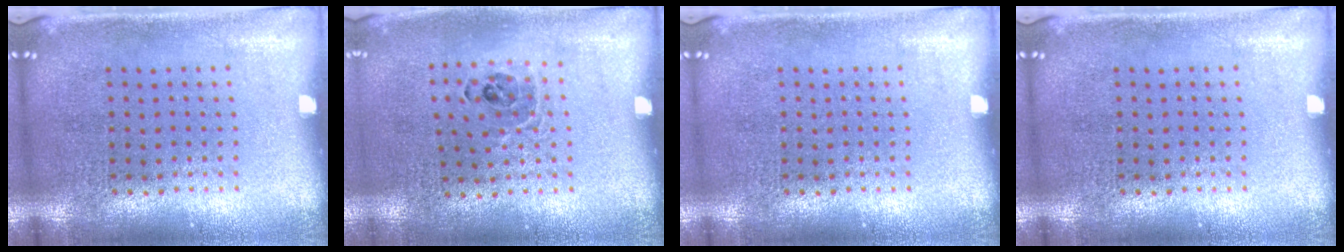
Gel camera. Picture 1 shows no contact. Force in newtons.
{"total": 0.8, "press": 0.8, "slide": 0.1}
{"total": 0.0}
{"total": 0.0}